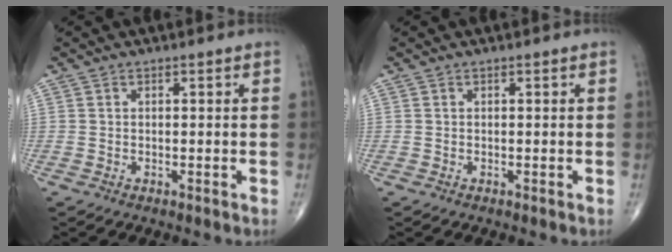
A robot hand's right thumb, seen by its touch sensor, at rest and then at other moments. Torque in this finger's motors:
{"motor_torque": [-0.01, 0.00, 0.00, 0.00, 0.00]}